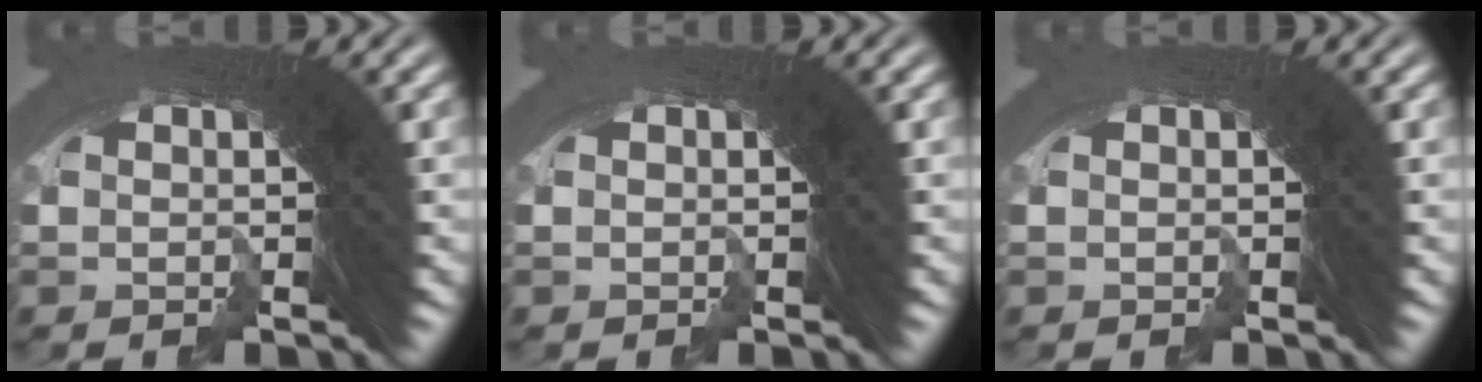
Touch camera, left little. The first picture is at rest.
{"total": 0.0}
{"total": 0.0}